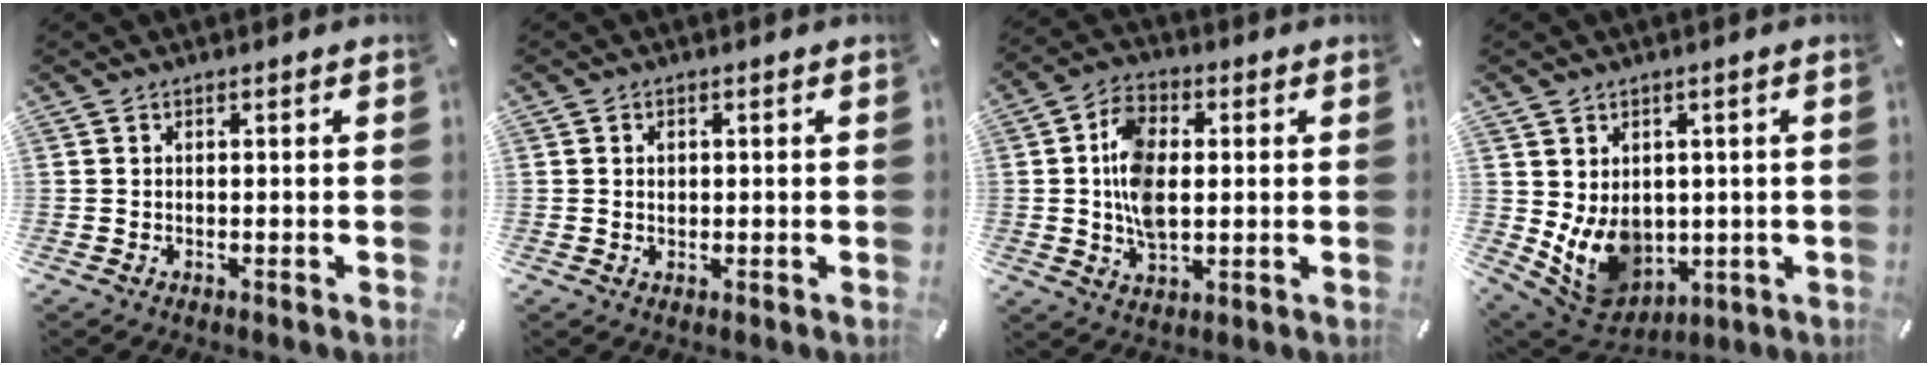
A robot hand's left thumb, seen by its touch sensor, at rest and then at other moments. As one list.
[{"total": 1.5, "force": [0.2, 1.2, 0.9], "torque": [-0.012, 0.002, 0.000]}, {"total": 10.9, "force": [0.3, 7.0, 8.3], "torque": [-0.172, 0.009, 0.007]}, {"total": 10.2, "force": [0.3, 8.9, 5.0], "torque": [-0.097, -0.024, 0.014]}]